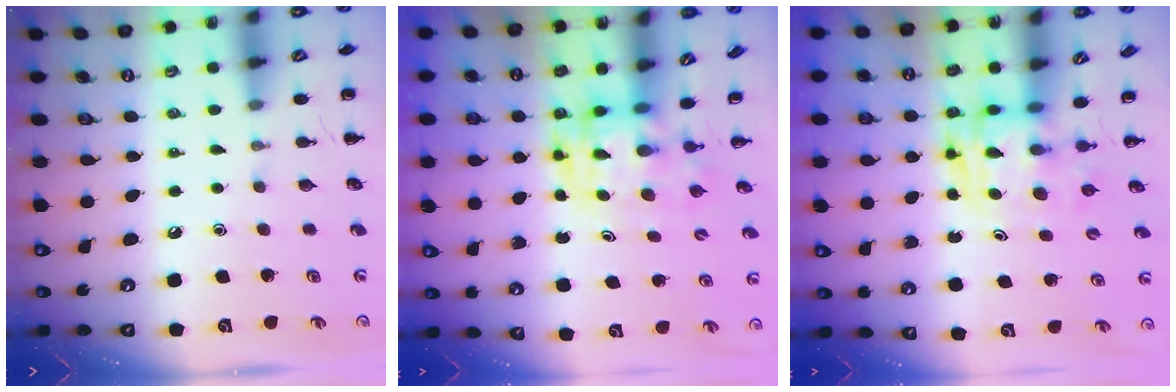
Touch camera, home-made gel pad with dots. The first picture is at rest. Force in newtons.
{"total": 2.9, "press": 2.9, "slide": 0.6}
{"total": 2.7, "press": 2.7, "slide": 0.2}